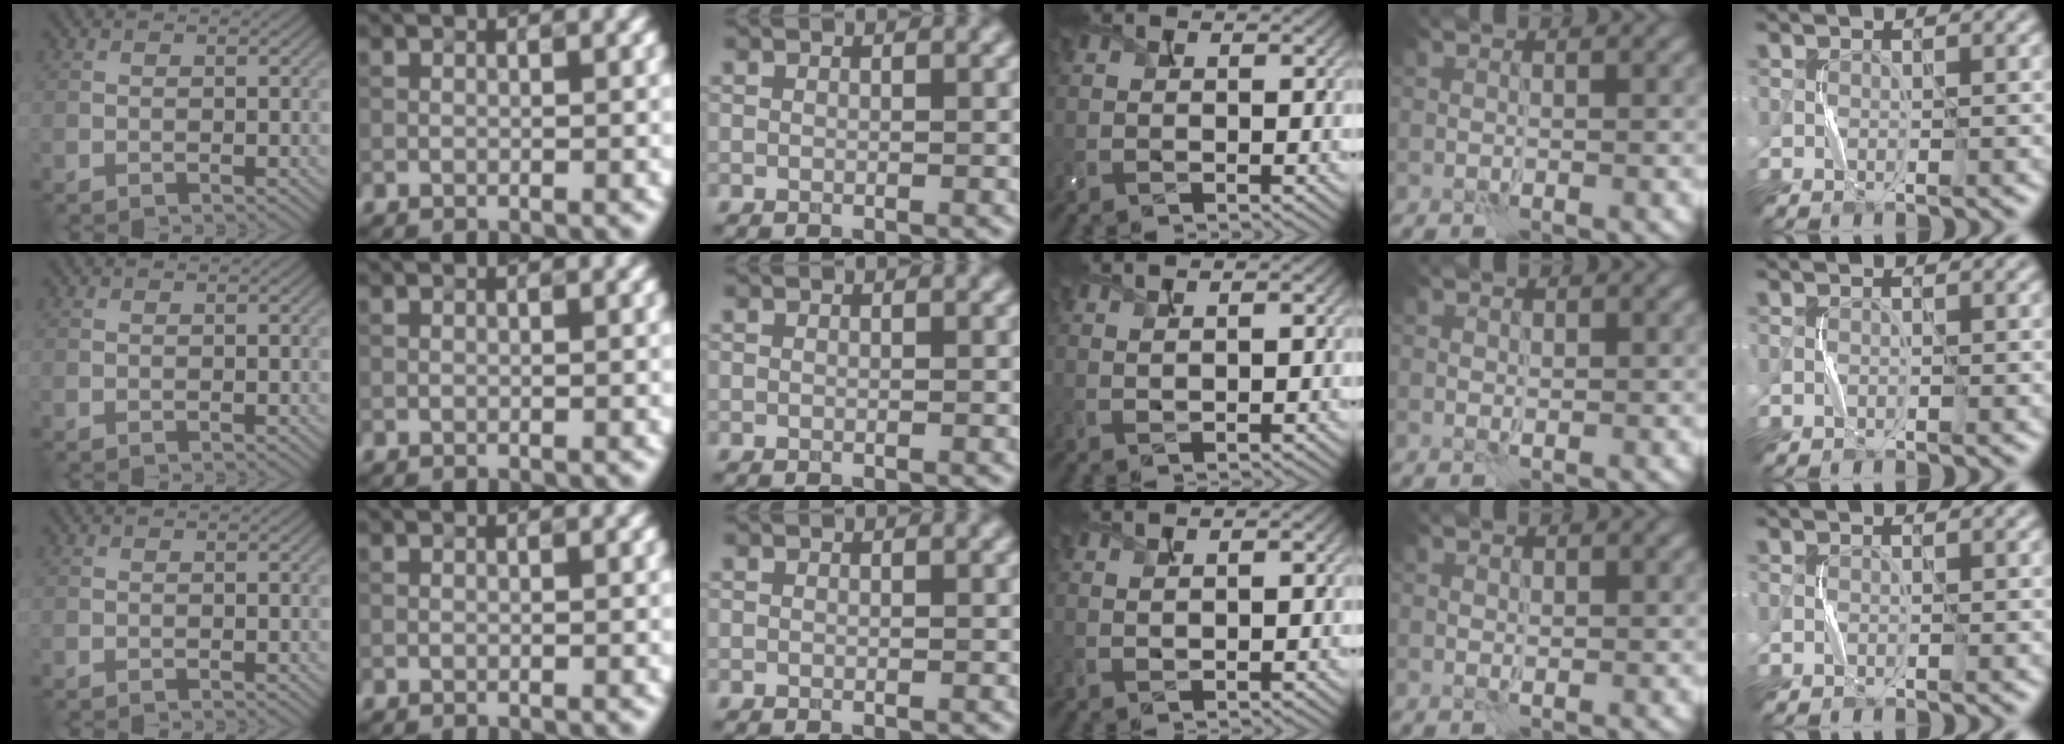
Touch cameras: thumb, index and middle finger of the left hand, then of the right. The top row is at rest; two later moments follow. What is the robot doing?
{"motion": "squeeze", "object": "bubble wrap"}